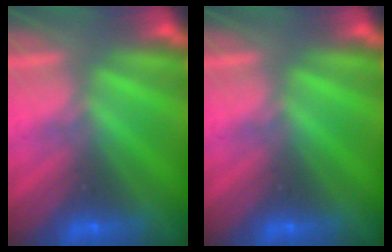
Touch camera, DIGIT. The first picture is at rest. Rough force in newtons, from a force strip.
{"total": 0.0}